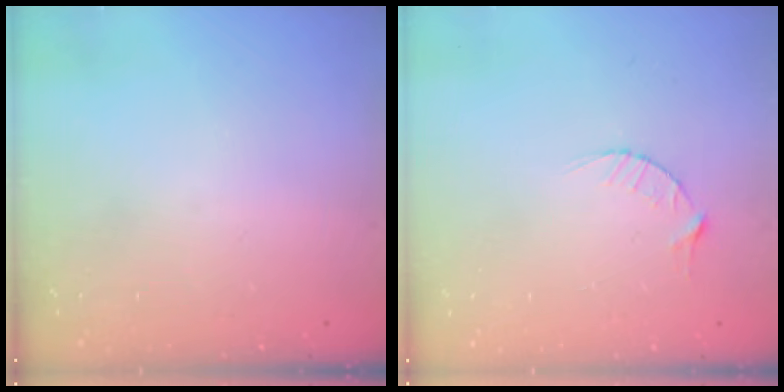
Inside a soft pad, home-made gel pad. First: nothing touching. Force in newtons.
{"total": 3.4, "press": 3.4, "slide": 0.4}